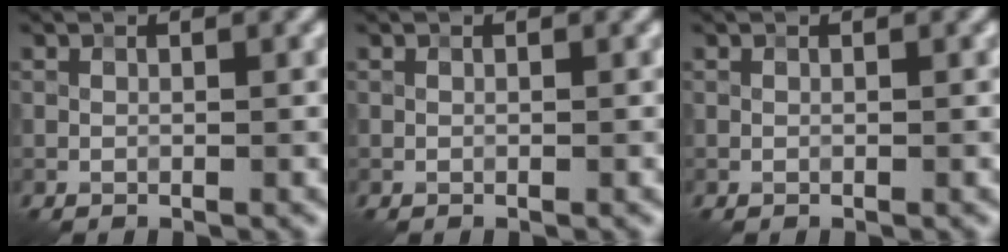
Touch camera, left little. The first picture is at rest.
{"total": 0.0}
{"total": 0.0}